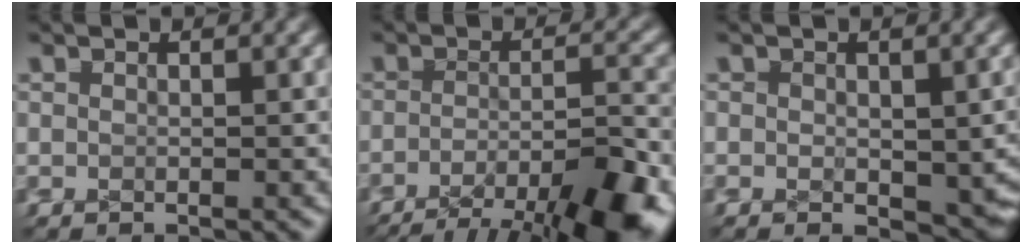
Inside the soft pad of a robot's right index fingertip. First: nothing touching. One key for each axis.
{"total": 11.0, "fx": -7.3, "fy": 5.1, "fz": 6.5, "tx": -0.071, "ty": -0.026, "tz": -0.109}
{"total": 2.3, "fx": -1.0, "fy": 1.2, "fz": 1.6, "tx": -0.024, "ty": -0.016, "tz": -0.011}